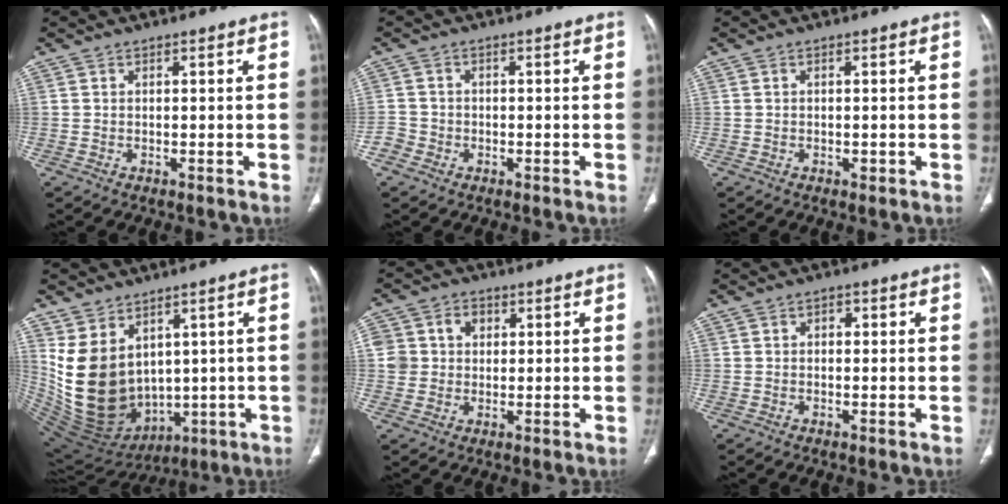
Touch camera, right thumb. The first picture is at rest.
{"total": 2.5, "force": [-1.2, 2.2, 0.2], "torque": [0.004, 0.012, -0.030]}
{"total": 0.8, "force": [-0.2, 0.5, 0.5], "torque": [-0.008, -0.001, -0.003]}
{"total": 17.1, "force": [3.2, 12.6, 11.1], "torque": [-0.190, -0.024, 0.109]}
{"total": 7.3, "force": [1.5, 6.6, 2.7], "torque": [-0.028, 0.012, 0.028]}
{"total": 1.6, "force": [0.3, 1.2, 1.1], "torque": [-0.009, 0.005, 0.001]}